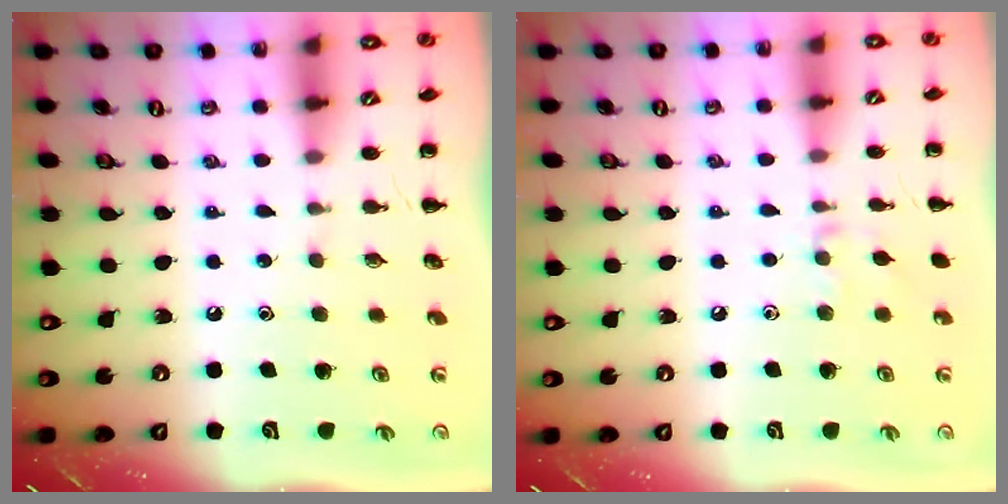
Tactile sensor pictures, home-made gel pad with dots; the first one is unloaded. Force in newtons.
{"total": 7.2, "press": 6.9, "slide": 1.8}